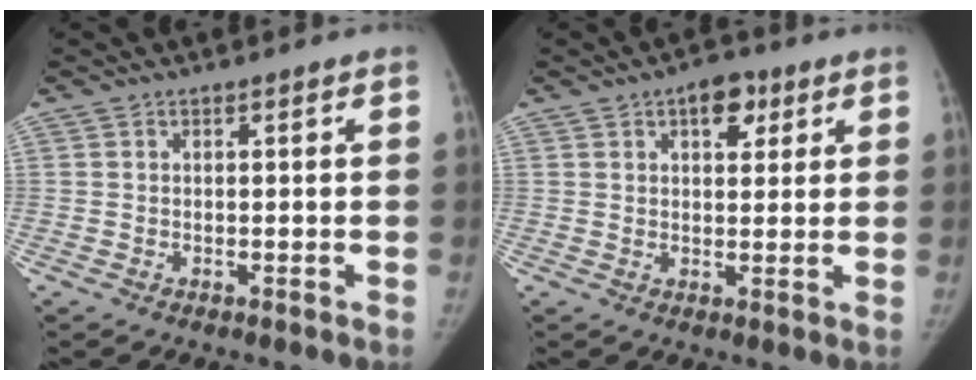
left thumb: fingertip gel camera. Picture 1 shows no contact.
{"total": 6.0, "force": [2.9, 3.6, 3.8], "torque": [-0.022, -0.007, 0.034]}